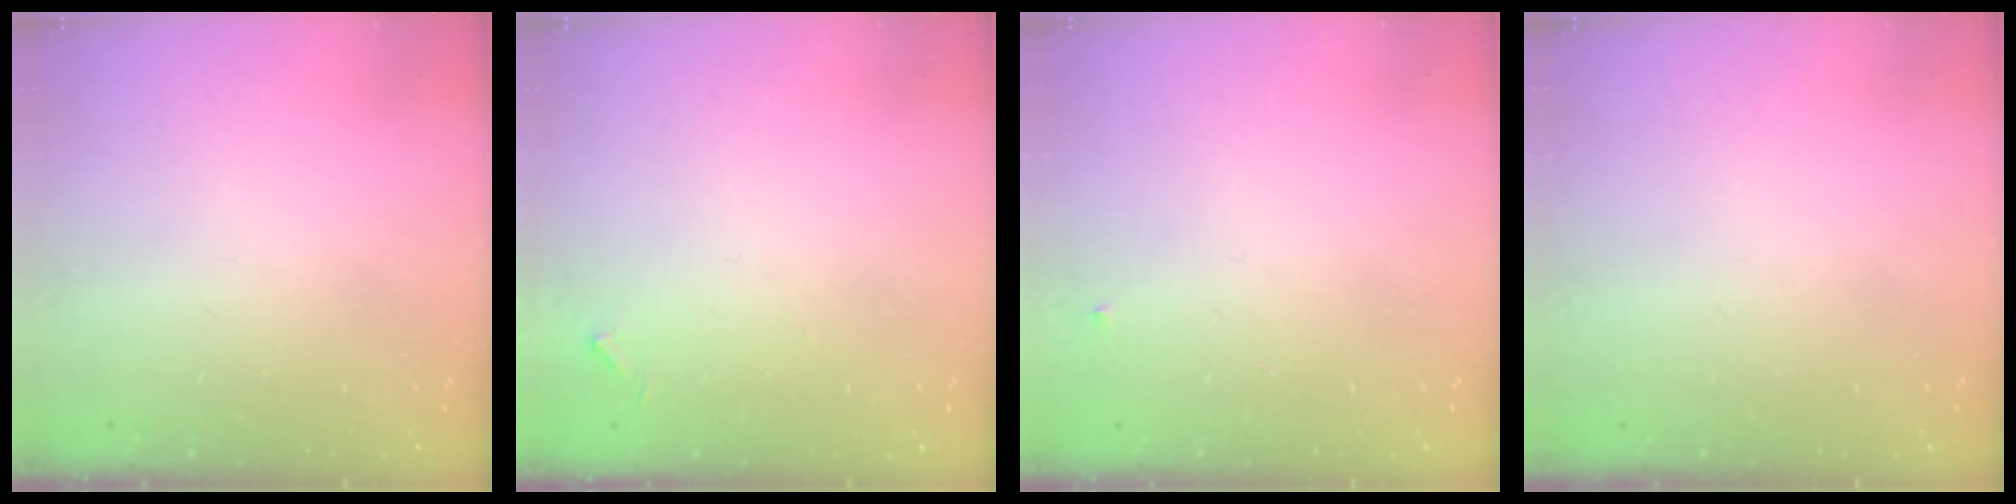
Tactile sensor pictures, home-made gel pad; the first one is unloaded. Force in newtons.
{"total": 6.0, "press": 6.0, "slide": 0.3}
{"total": 3.0, "press": 2.9, "slide": 0.4}
{"total": 0.0}